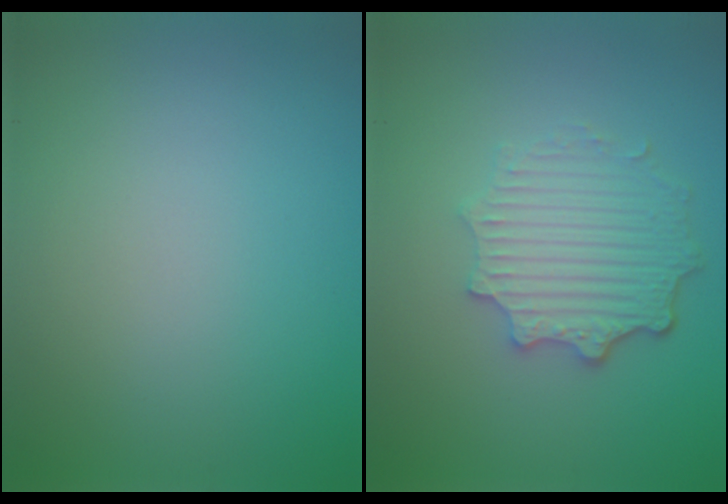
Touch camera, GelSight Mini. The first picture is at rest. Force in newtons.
{"total": 4.5, "press": 3.6, "slide": 2.7}